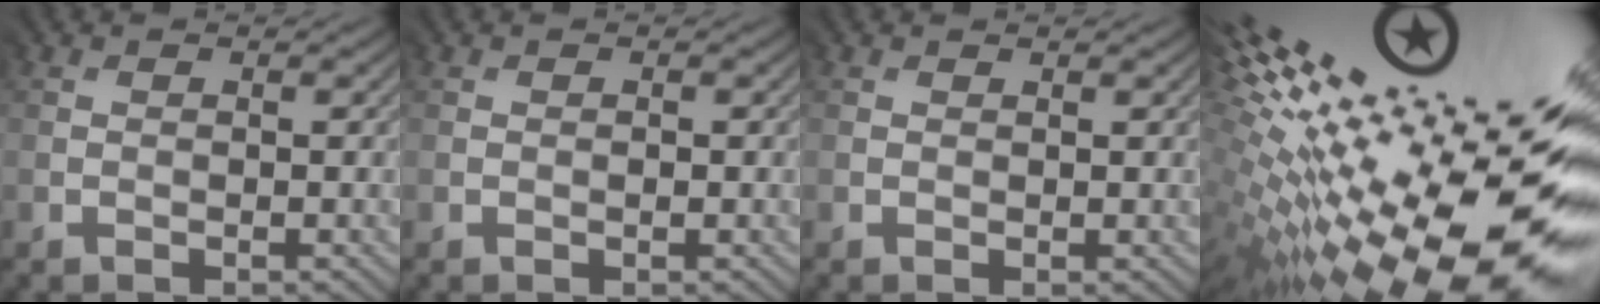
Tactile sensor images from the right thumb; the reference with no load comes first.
{"total": 0.0}
{"total": 0.7, "force": [0.4, 0.1, 0.5], "torque": [-0.013, -0.001, 0.007]}
{"total": 18.7, "force": [2.6, 7.9, 16.8], "torque": [-0.273, 0.005, 0.088]}